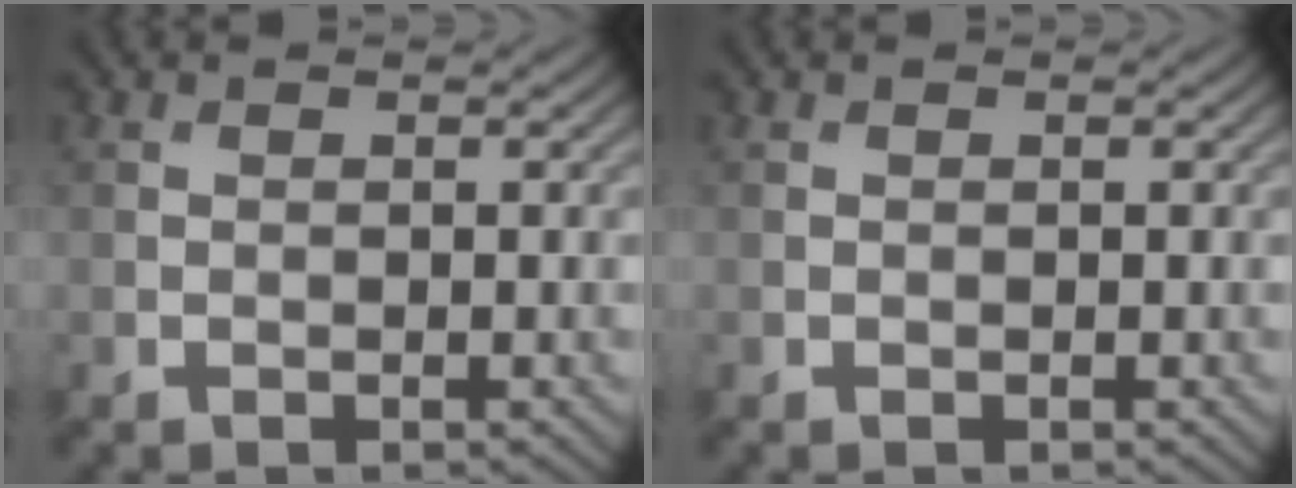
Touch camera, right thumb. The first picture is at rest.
{"total": 0.0}